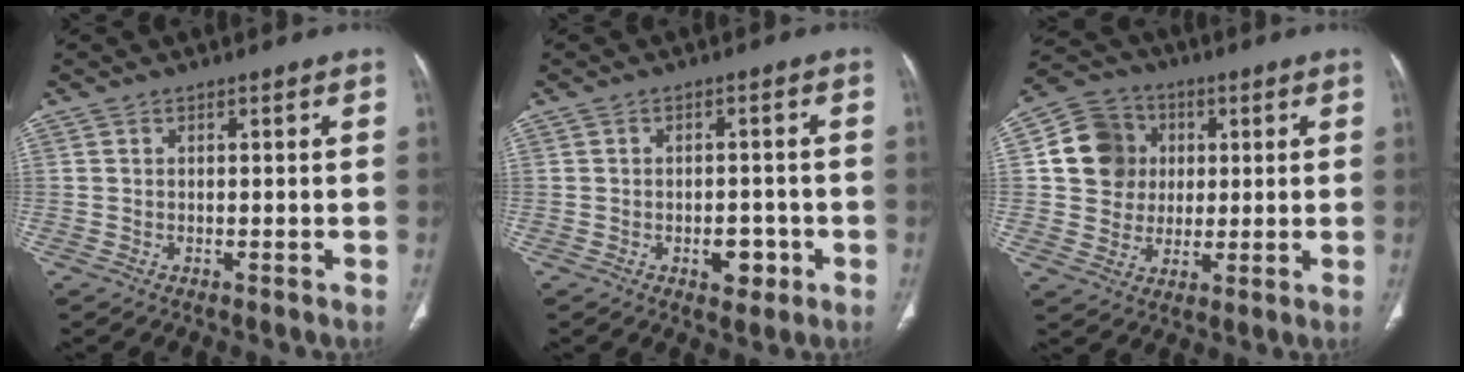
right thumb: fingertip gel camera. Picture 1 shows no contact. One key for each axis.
{"total": 4.5, "fx": -1.7, "fy": 2.8, "fz": 3.0, "tx": -0.019, "ty": 0.010, "tz": -0.018}
{"total": 12.0, "fx": 2.3, "fy": 10.9, "fz": 4.5, "tx": -0.057, "ty": 0.006, "tz": 0.037}